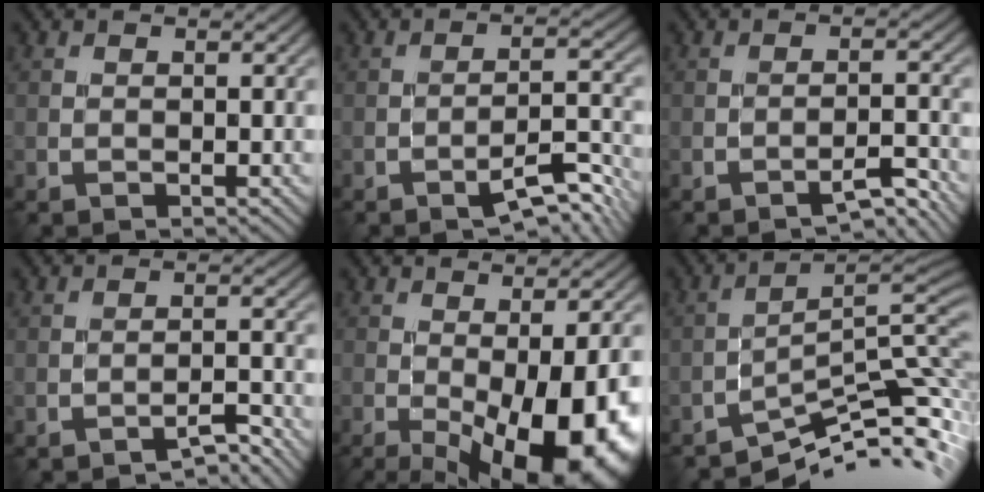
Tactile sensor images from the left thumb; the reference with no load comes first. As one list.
[{"total": 6.4, "force": [-4.3, 1.2, 4.5], "torque": [-0.070, 0.007, -0.064]}, {"total": 3.5, "force": [-3.0, 0.2, 1.9], "torque": [-0.027, 0.013, -0.050]}, {"total": 3.1, "force": [-2.7, 0.1, 1.4], "torque": [-0.017, 0.012, -0.050]}, {"total": 16.3, "force": [-5.9, 6.3, 13.8], "torque": [-0.195, -0.033, -0.057]}, {"total": 10.3, "force": [-7.4, 1.9, 6.9], "torque": [-0.100, 0.001, -0.118]}]